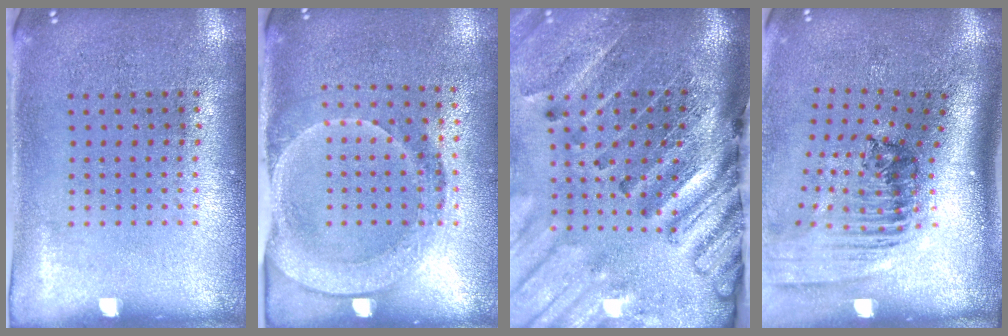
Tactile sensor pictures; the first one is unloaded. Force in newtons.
{"total": 1.8, "press": 1.5, "slide": 1.0}
{"total": 4.5, "press": 3.3, "slide": 3.1}
{"total": 2.4, "press": 1.7, "slide": 1.7}